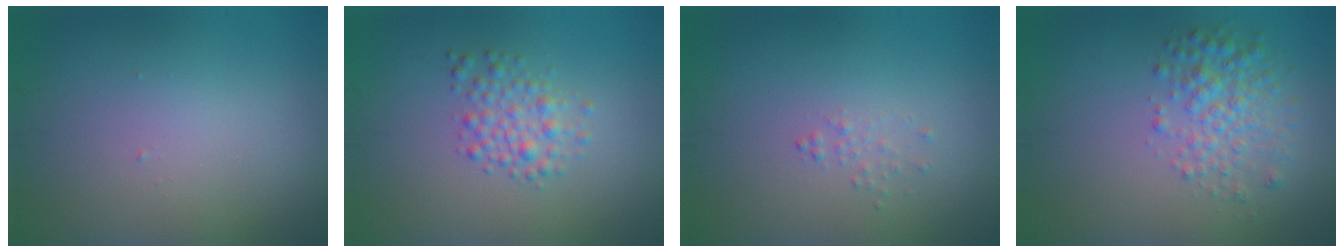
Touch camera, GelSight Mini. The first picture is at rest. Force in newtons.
{"total": 2.4, "press": 2.4, "slide": 0.1}
{"total": 0.7, "press": 0.7, "slide": 0.1}
{"total": 3.4, "press": 3.4, "slide": 0.1}